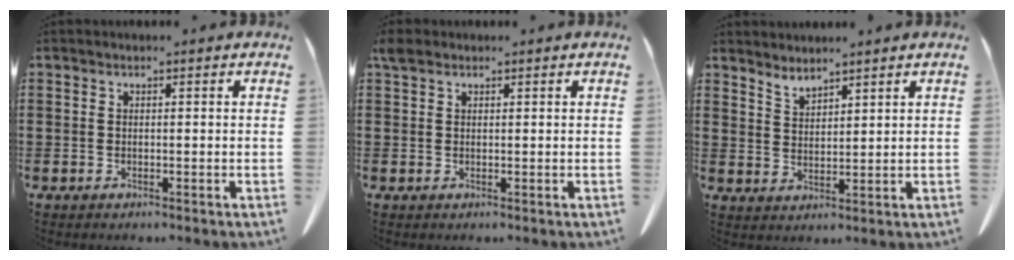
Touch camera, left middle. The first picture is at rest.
{"total": 1.7, "force": [1.2, 0.9, 0.6], "torque": [-0.016, 0.003, 0.025]}
{"total": 2.8, "force": [2.8, 0.2, 0.1], "torque": [-0.009, -0.011, 0.055]}